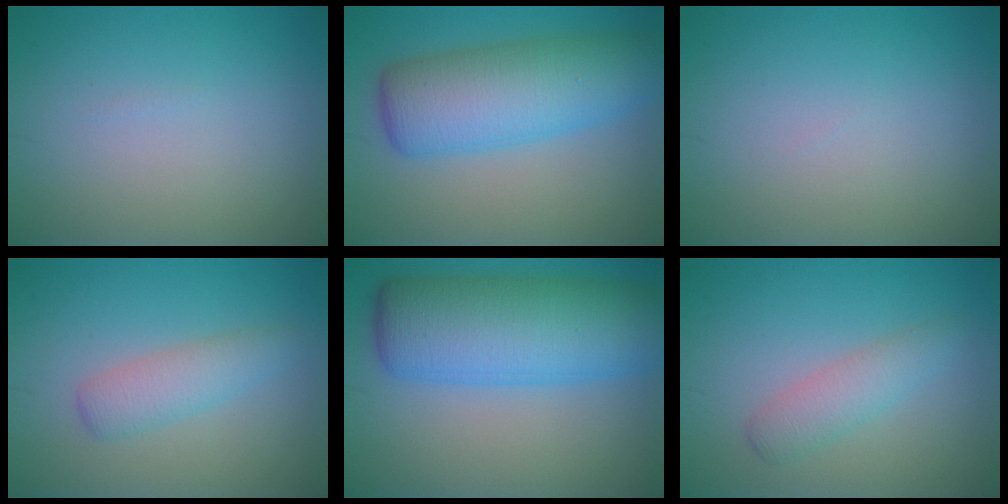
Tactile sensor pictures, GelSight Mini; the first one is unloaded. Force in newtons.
{"total": 6.7, "press": 6.7, "slide": 0.1}
{"total": 0.0}
{"total": 2.6, "press": 2.6, "slide": 0.0}
{"total": 10.5, "press": 10.5, "slide": 0.3}
{"total": 2.4, "press": 2.4, "slide": 0.1}